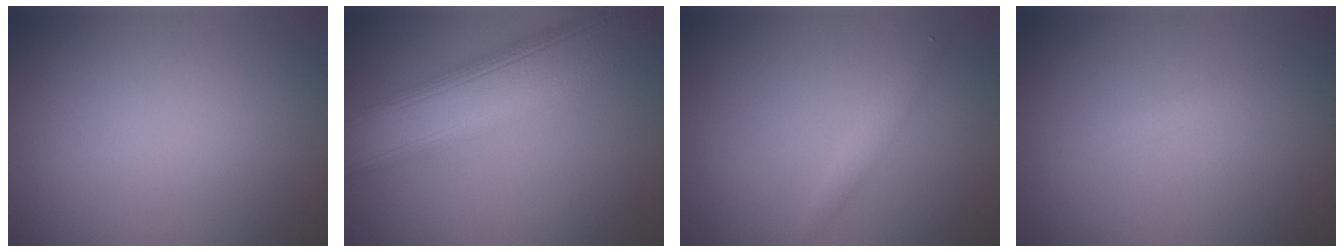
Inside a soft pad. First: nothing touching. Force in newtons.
{"total": 10.7, "press": 10.7, "slide": 0.4}
{"total": 1.3, "press": 1.3, "slide": 0.0}
{"total": 0.6, "press": 0.6, "slide": 0.0}